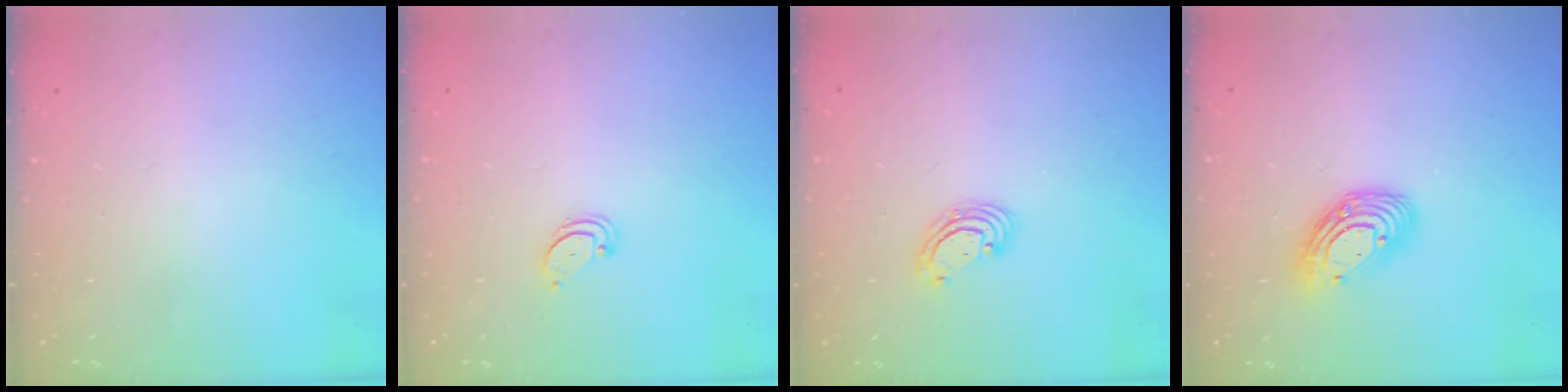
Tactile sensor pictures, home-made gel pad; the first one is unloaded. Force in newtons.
{"total": 1.8, "press": 1.8, "slide": 0.2}
{"total": 3.1, "press": 3.1, "slide": 0.1}
{"total": 11.6, "press": 11.5, "slide": 1.1}